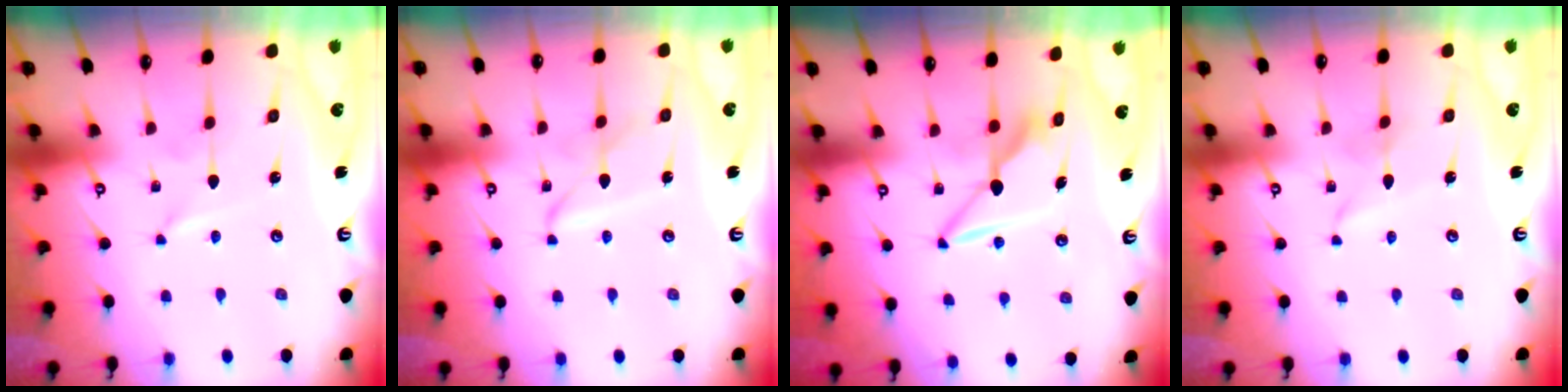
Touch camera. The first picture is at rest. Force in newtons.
{"total": 4.2, "press": 4.2, "slide": 0.4}
{"total": 8.8, "press": 8.8, "slide": 0.2}
{"total": 2.0, "press": 2.0, "slide": 0.1}